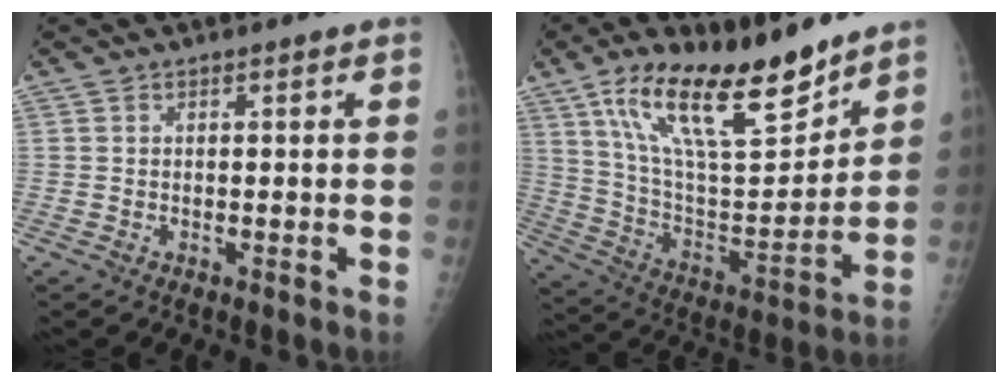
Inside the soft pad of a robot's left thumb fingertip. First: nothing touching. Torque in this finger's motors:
{"motor_torque": [1.50, 1.49, 1.39, -1.38, 0.19]}